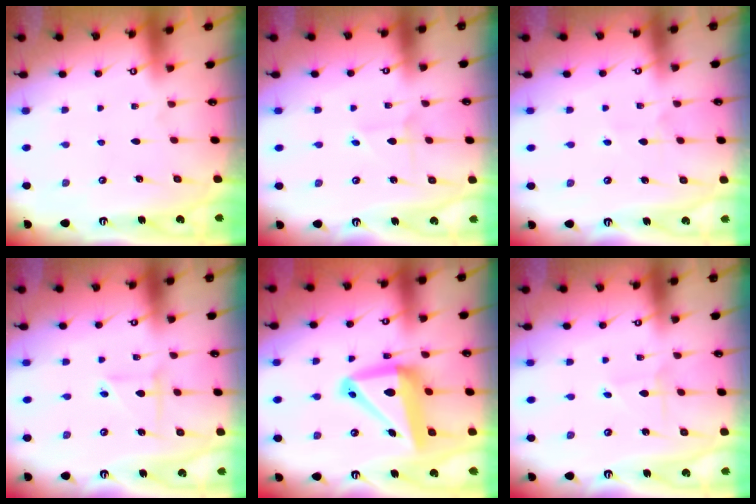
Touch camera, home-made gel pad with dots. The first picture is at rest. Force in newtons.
{"total": 1.8, "press": 1.8, "slide": 0.1}
{"total": 2.8, "press": 2.8, "slide": 0.3}
{"total": 3.1, "press": 3.1, "slide": 0.3}
{"total": 15.9, "press": 15.8, "slide": 2.3}
{"total": 1.7, "press": 1.7, "slide": 0.1}